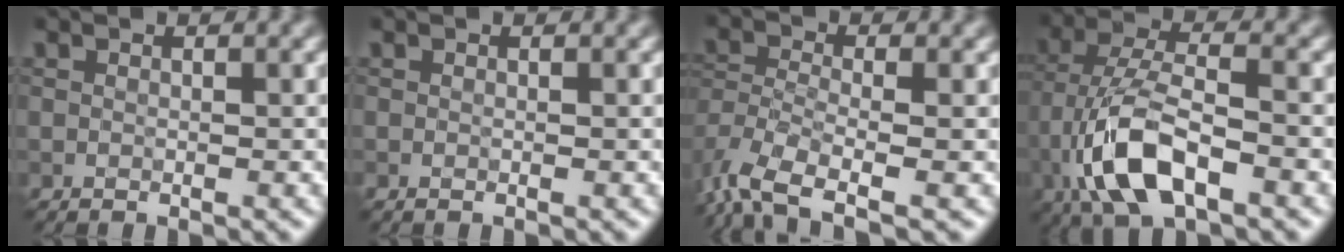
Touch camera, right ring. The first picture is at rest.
{"total": 0.0}
{"total": 6.8, "force": [-4.3, 2.7, 4.4], "torque": [-0.099, -0.014, -0.092]}
{"total": 8.2, "force": [-3.1, 3.5, 6.7], "torque": [-0.139, 0.003, -0.065]}